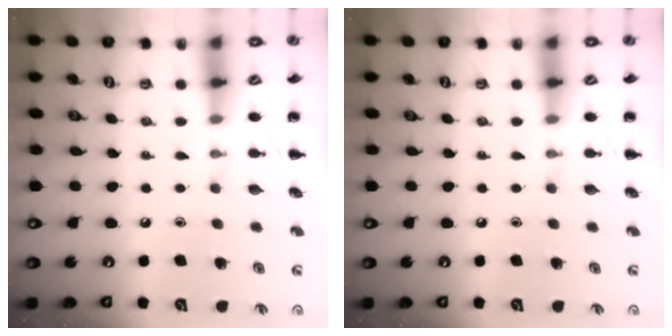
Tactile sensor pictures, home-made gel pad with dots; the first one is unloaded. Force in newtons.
{"total": 0.0}